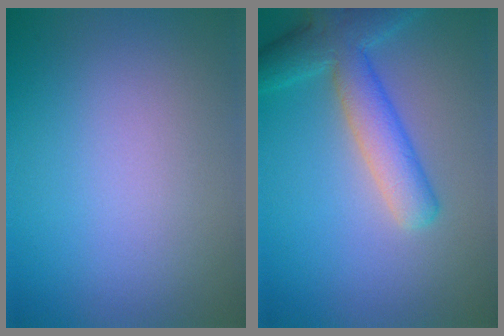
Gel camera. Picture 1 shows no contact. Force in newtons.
{"total": 5.9, "press": 5.9, "slide": 0.4}